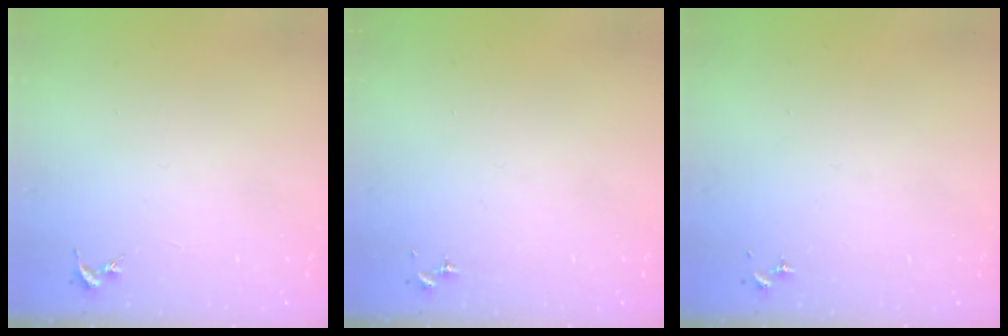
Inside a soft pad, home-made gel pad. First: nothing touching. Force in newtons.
{"total": 0.0}
{"total": 0.0}